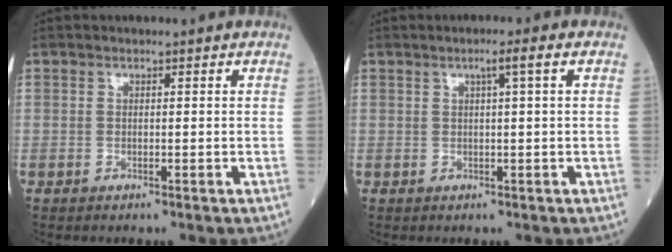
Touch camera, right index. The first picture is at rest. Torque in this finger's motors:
{"motor_torque": [0.36, 0.17, 0.12, 0.05]}